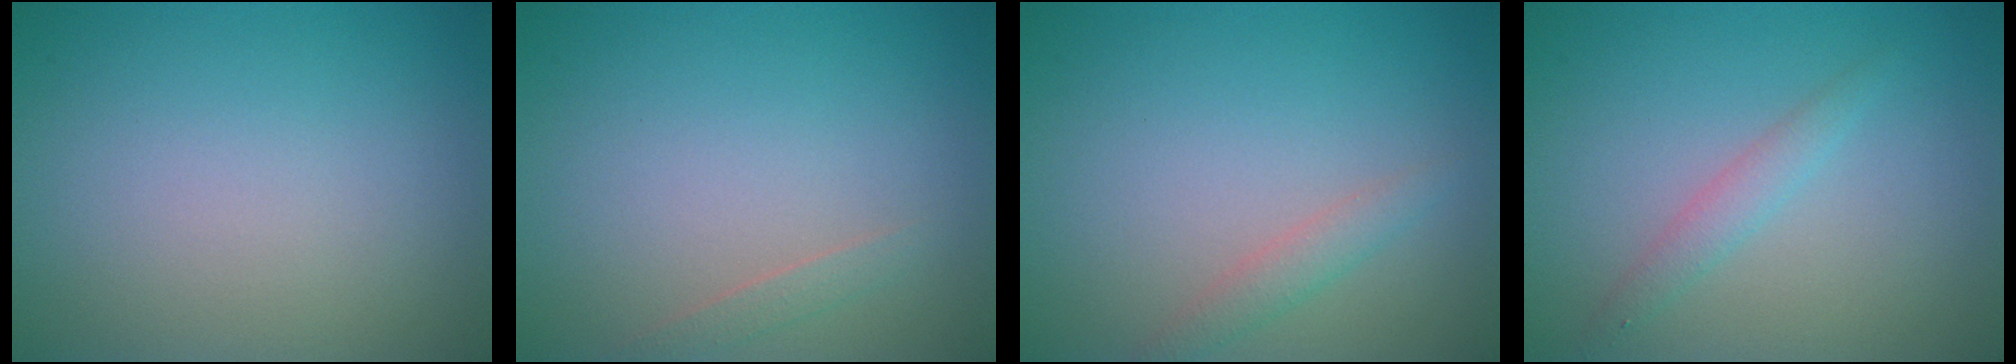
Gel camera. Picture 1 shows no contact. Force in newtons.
{"total": 0.9, "press": 0.9, "slide": 0.0}
{"total": 1.5, "press": 1.4, "slide": 0.0}
{"total": 1.6, "press": 1.6, "slide": 0.0}